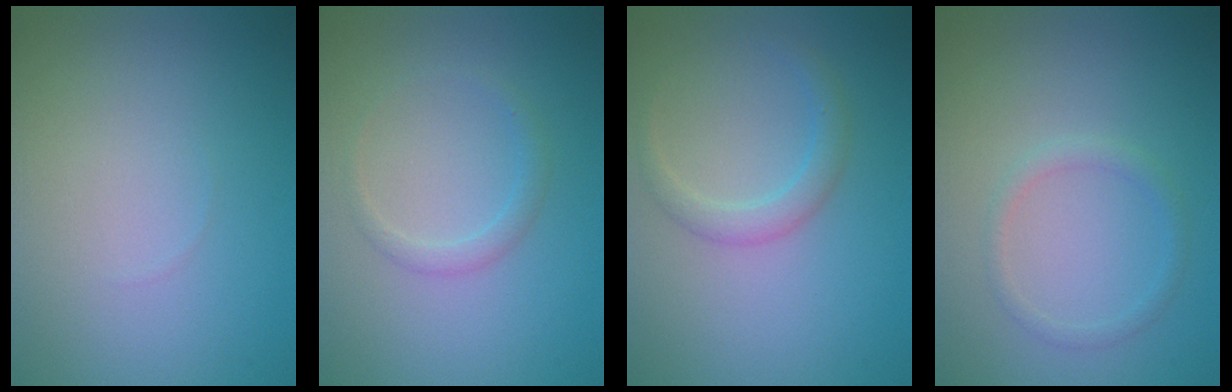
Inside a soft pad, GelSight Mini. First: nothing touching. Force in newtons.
{"total": 1.3, "press": 1.3, "slide": 0.0}
{"total": 1.9, "press": 1.9, "slide": 0.2}
{"total": 1.3, "press": 1.3, "slide": 0.1}